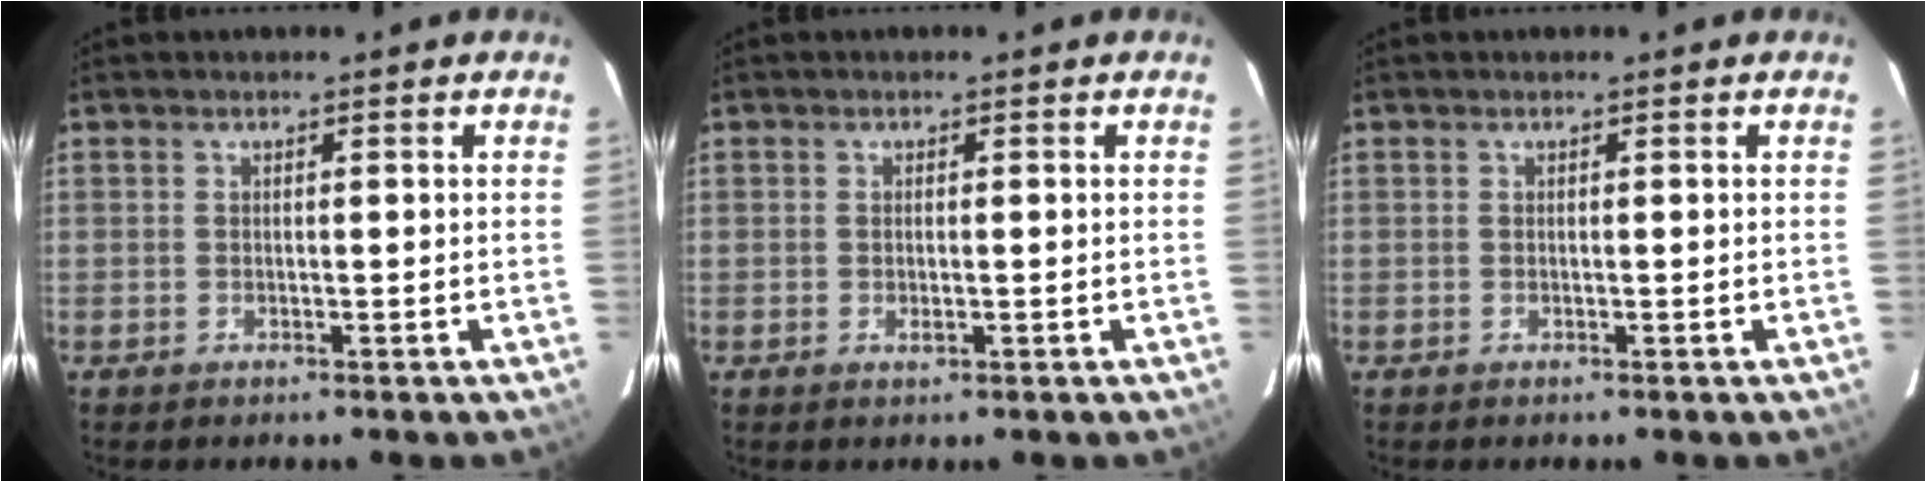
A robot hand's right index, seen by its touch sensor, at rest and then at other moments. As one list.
[{"total": 1.2, "force": [-0.2, 0.5, 1.1], "torque": [-0.020, 0.000, -0.002]}, {"total": 0.0}]